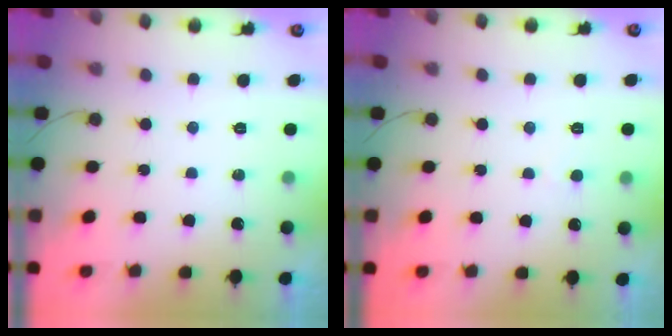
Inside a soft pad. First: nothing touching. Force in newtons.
{"total": 2.5, "press": 2.5, "slide": 0.2}